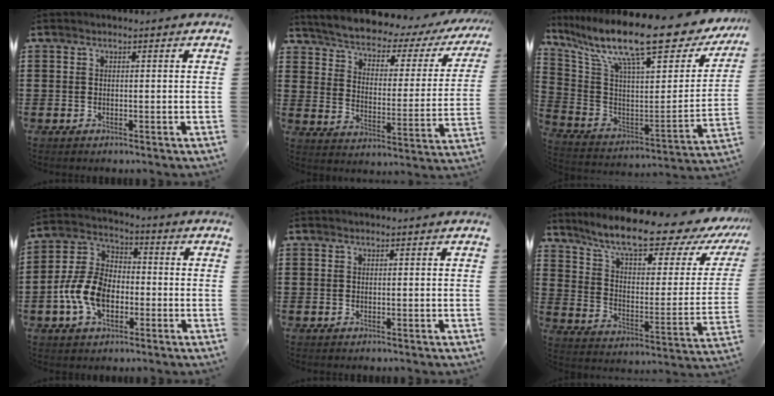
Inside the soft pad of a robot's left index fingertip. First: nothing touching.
{"total": 3.4, "force": [3.0, 0.7, 1.4], "torque": [-0.048, -0.033, 0.041]}
{"total": 16.3, "force": [12.1, 2.2, 10.8], "torque": [-0.216, -0.085, 0.197]}
{"total": 9.2, "force": [-3.0, 5.8, 6.4], "torque": [-0.168, 0.004, -0.066]}
{"total": 0.0}
{"total": 11.5, "force": [9.4, 1.6, 6.5], "torque": [-0.144, -0.059, 0.157]}